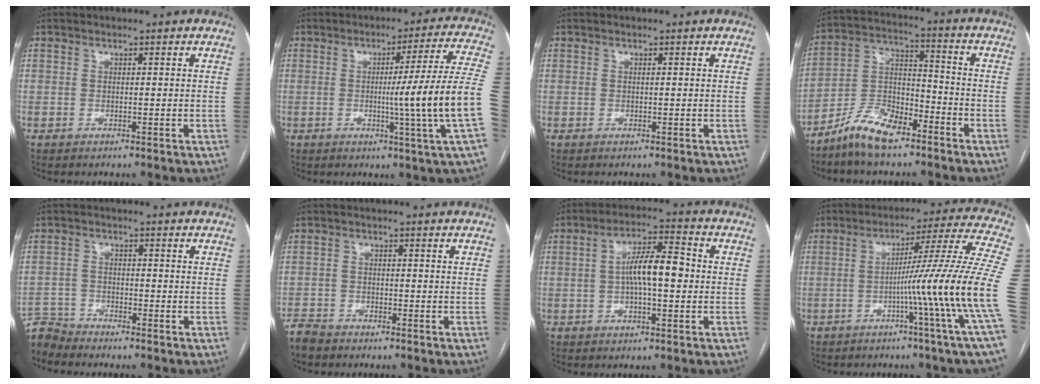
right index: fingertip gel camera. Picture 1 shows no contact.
{"total": 14.7, "force": [-2.4, -3.3, 14.1], "torque": [-0.193, -0.016, -0.038]}
{"total": 0.0}
{"total": 9.9, "force": [-7.7, 3.3, 5.4], "torque": [-0.110, 0.010, -0.149]}
{"total": 4.0, "force": [-3.8, 0.2, -1.1], "torque": [0.021, -0.008, -0.074]}
{"total": 3.5, "force": [-3.2, 1.3, 0.4], "torque": [-0.016, -0.004, -0.063]}
{"total": 8.3, "force": [-0.2, 2.1, 8.0], "torque": [-0.150, 0.019, -0.005]}
{"total": 17.9, "force": [-4.0, -3.8, 17.0], "torque": [-0.228, -0.002, -0.074]}